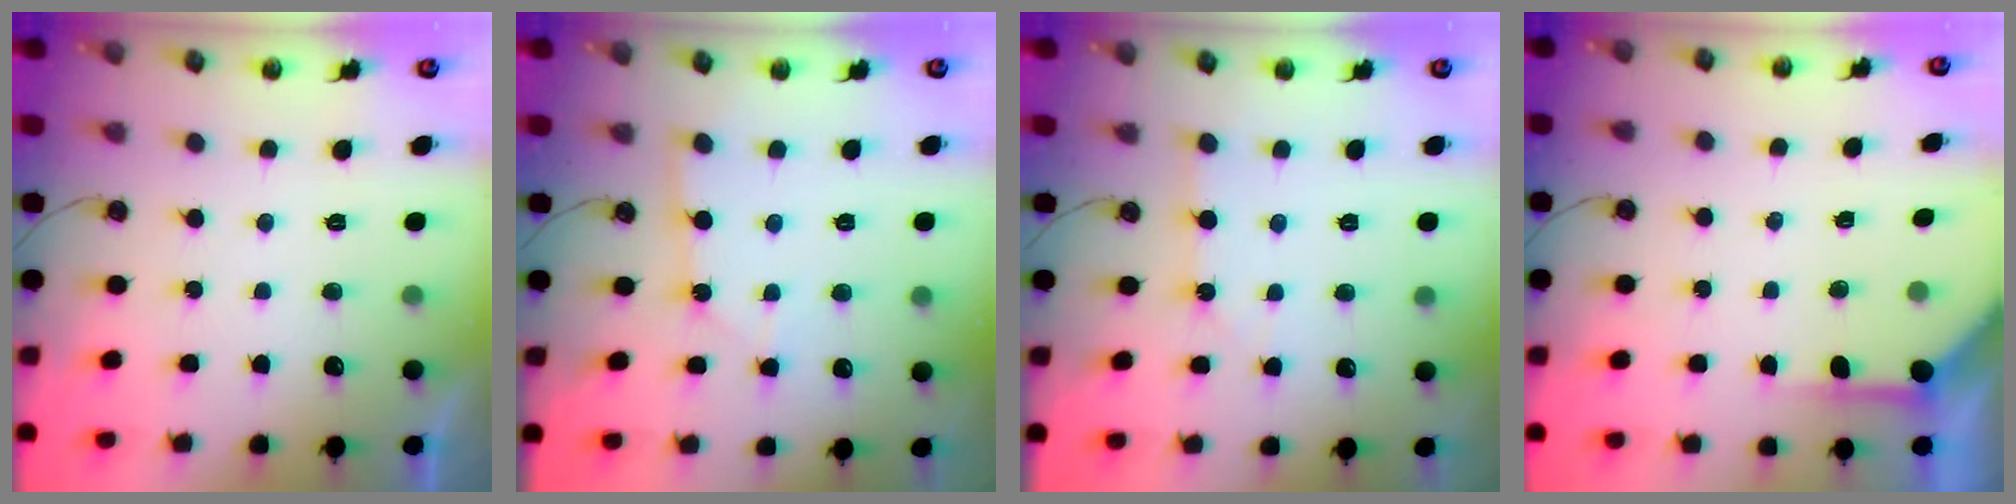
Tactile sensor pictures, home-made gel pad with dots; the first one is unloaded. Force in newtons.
{"total": 3.3, "press": 3.3, "slide": 0.4}
{"total": 1.7, "press": 1.7, "slide": 0.1}
{"total": 4.7, "press": 4.6, "slide": 0.2}